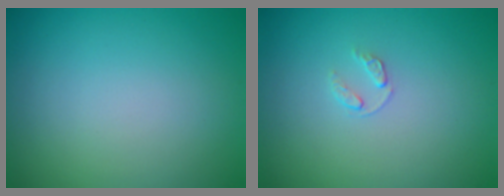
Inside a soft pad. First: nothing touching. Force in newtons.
{"total": 0.8, "press": 0.5, "slide": 0.6}